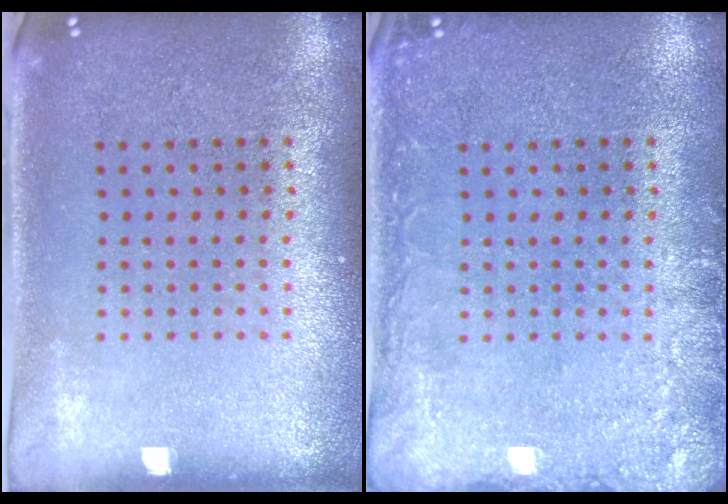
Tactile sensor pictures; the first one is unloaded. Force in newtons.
{"total": 2.4, "press": 2.4, "slide": 0.4}